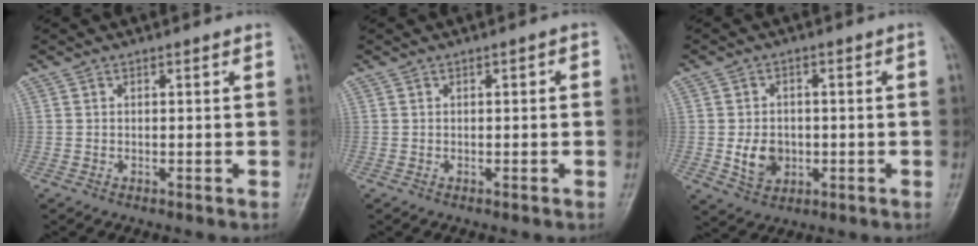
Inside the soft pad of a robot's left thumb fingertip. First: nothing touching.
{"total": 0.9, "force": [0.0, 0.5, 0.8], "torque": [-0.003, 0.004, -0.005]}
{"total": 6.3, "force": [-1.0, 5.0, 3.6], "torque": [-0.041, 0.001, -0.012]}